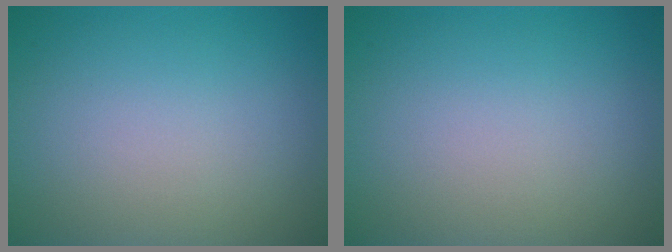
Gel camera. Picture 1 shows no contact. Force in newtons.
{"total": 0.0}